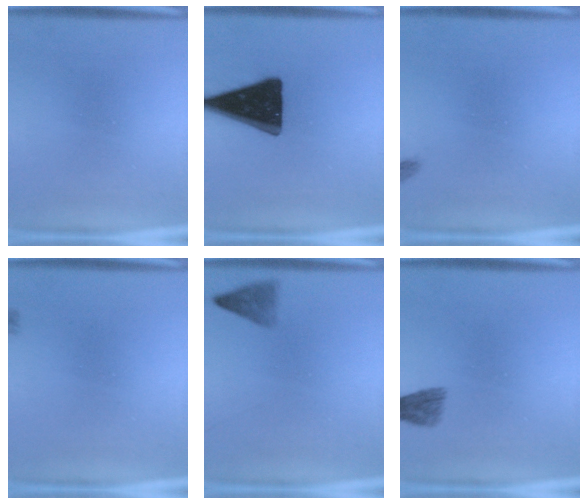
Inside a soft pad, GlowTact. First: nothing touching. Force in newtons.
{"total": 19.6}
{"total": 1.1}
{"total": 1.1}
{"total": 2.0}
{"total": 1.8}